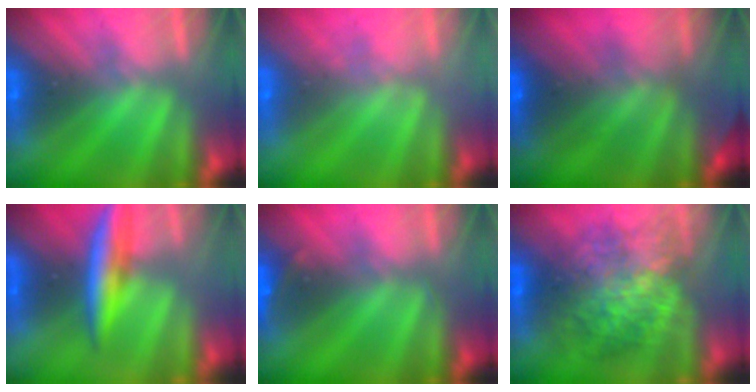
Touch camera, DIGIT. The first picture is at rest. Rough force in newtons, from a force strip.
{"total": 1.8}
{"total": 7.6}
{"total": 8.1}
{"total": 2.6}
{"total": 7.3}